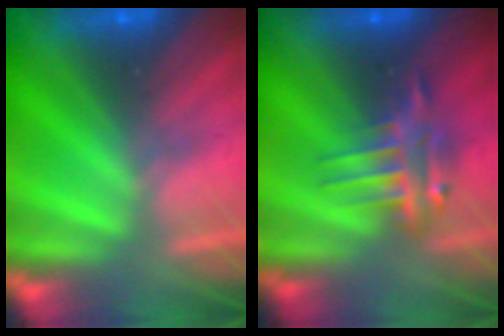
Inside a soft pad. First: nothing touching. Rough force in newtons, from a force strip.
{"total": 6.2}